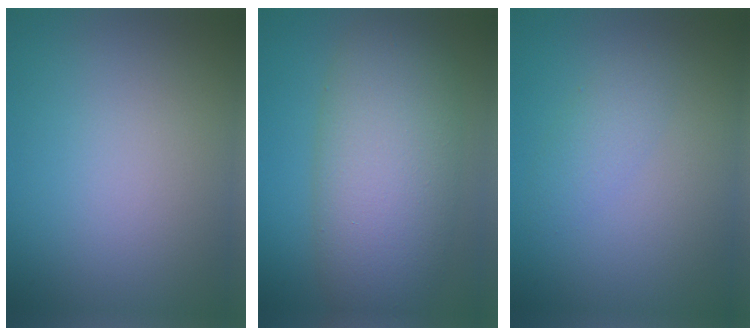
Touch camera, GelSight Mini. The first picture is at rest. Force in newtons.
{"total": 9.6, "press": 9.6, "slide": 0.7}
{"total": 1.7, "press": 1.7, "slide": 0.0}